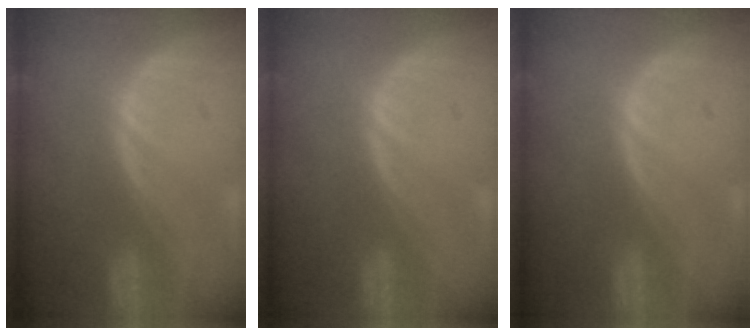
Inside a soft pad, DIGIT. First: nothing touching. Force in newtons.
{"total": 0.0}
{"total": 0.0}